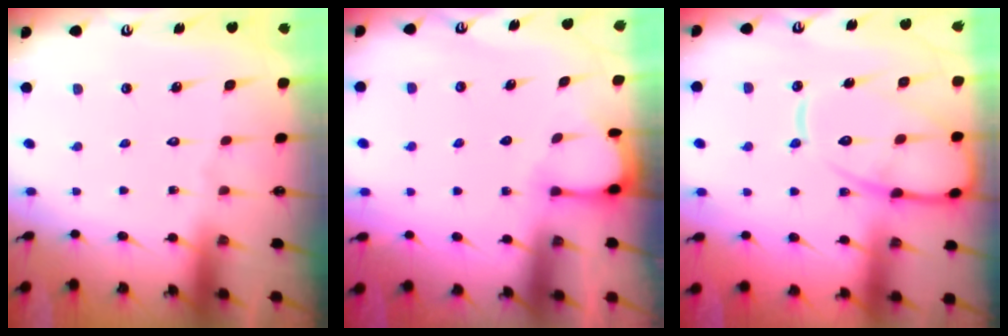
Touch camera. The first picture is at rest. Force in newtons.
{"total": 2.3, "press": 2.3, "slide": 0.3}
{"total": 15.0, "press": 14.9, "slide": 1.5}